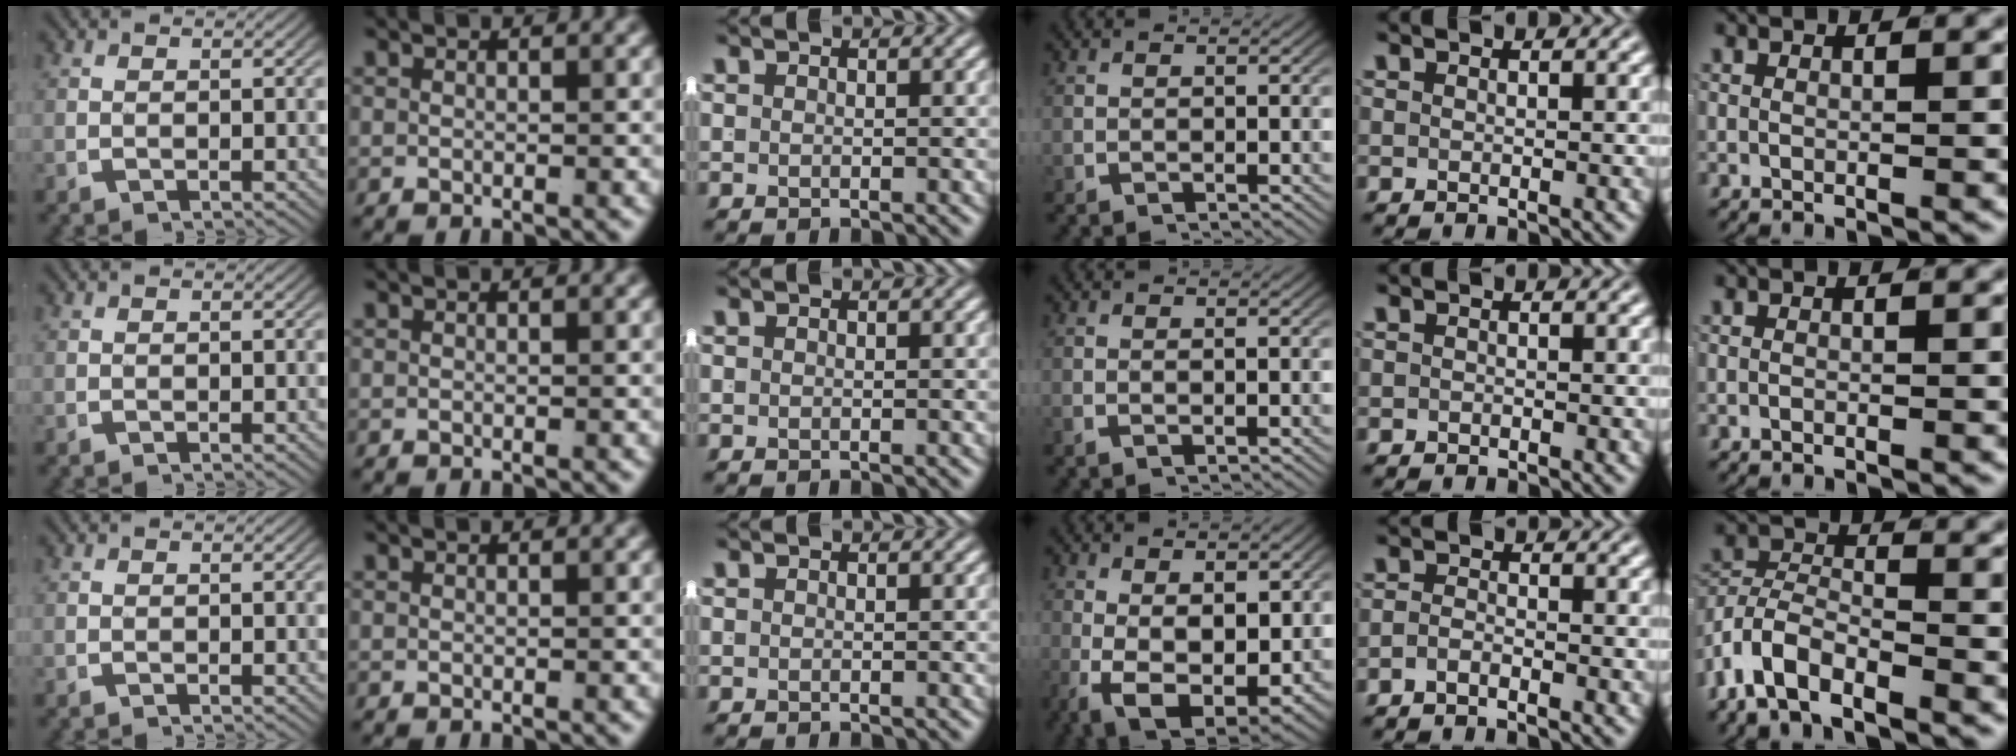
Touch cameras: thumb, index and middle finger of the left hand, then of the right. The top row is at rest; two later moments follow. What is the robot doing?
{"motion": "lift_and_place", "object": "shorts"}